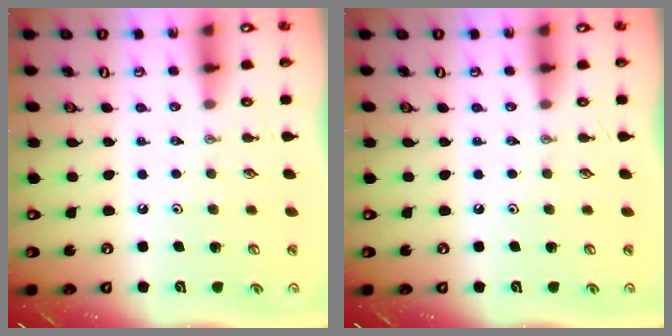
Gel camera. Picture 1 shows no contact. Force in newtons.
{"total": 0.0}